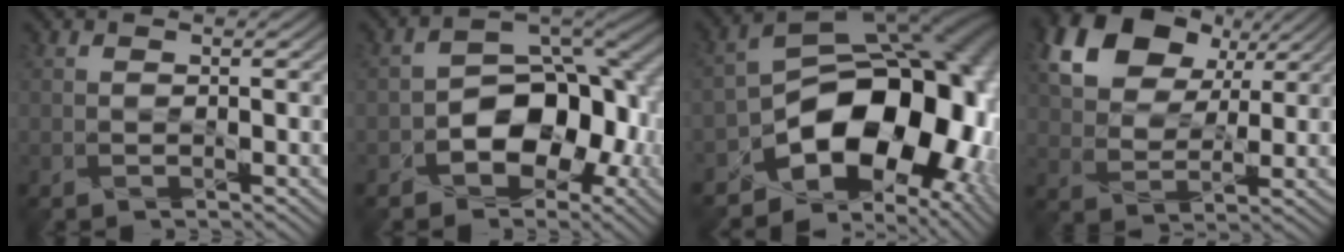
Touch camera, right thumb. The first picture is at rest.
{"total": 10.5, "force": [-3.4, 7.3, 6.8], "torque": [-0.091, -0.014, -0.055]}
{"total": 17.5, "force": [-6.1, 11.8, 11.3], "torque": [-0.134, -0.035, -0.089]}
{"total": 15.1, "force": [8.0, 9.7, 8.4], "torque": [-0.194, 0.028, 0.153]}